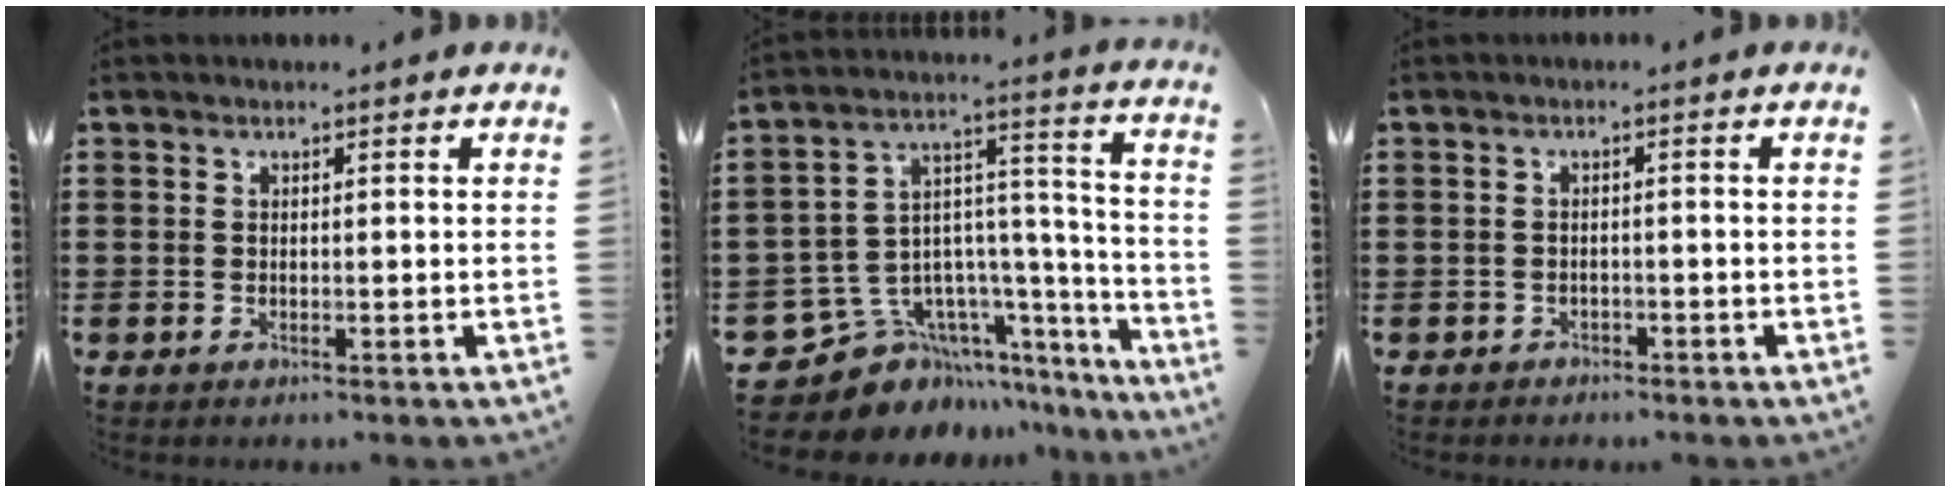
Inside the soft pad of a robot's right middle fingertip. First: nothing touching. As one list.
[{"total": 9.0, "force": [-6.2, 6.2, 1.8], "torque": [-0.070, -0.012, -0.113]}, {"total": 1.1, "force": [-1.0, 0.4, 0.0], "torque": [-0.005, 0.000, -0.024]}]